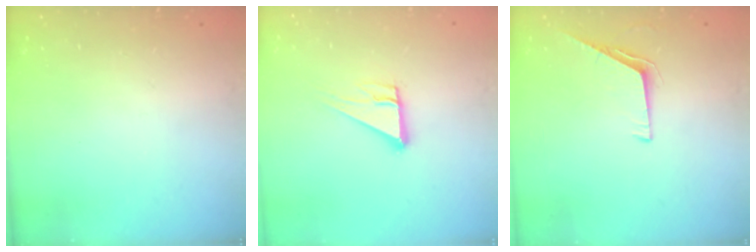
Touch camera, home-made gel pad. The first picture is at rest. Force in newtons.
{"total": 6.6, "press": 6.6, "slide": 0.6}
{"total": 5.4, "press": 5.3, "slide": 0.6}